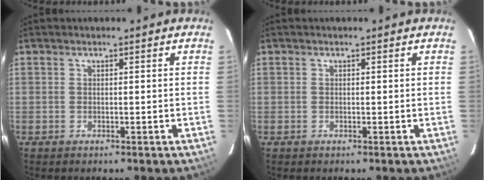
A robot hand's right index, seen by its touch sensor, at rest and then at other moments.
{"total": 0.0}